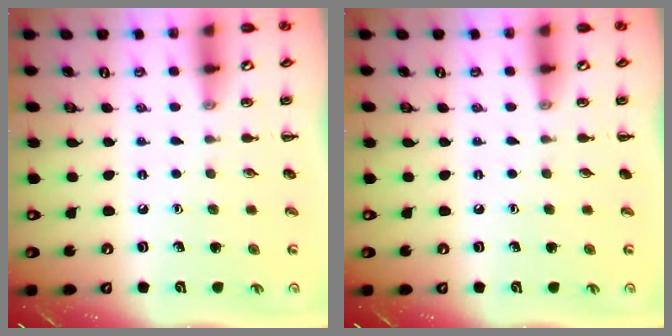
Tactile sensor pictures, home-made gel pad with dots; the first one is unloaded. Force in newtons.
{"total": 0.0}